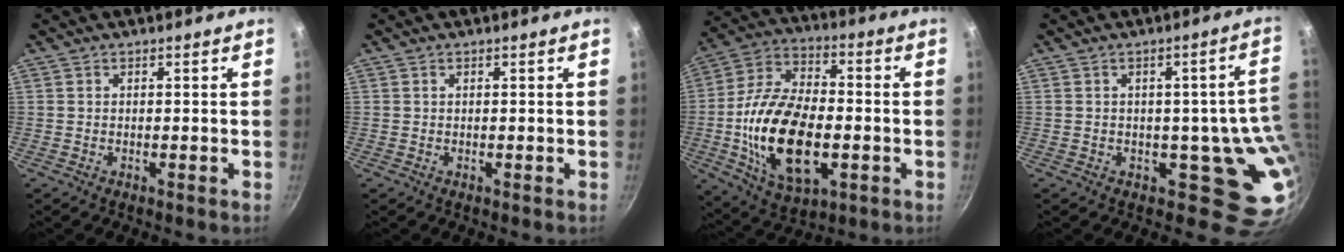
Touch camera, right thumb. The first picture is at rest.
{"total": 0.0}
{"total": 22.2, "force": [-3.8, 12.4, 18.0], "torque": [-0.323, 0.022, -0.065]}
{"total": 9.3, "force": [0.0, 6.9, 6.3], "torque": [-0.007, -0.005, 0.001]}